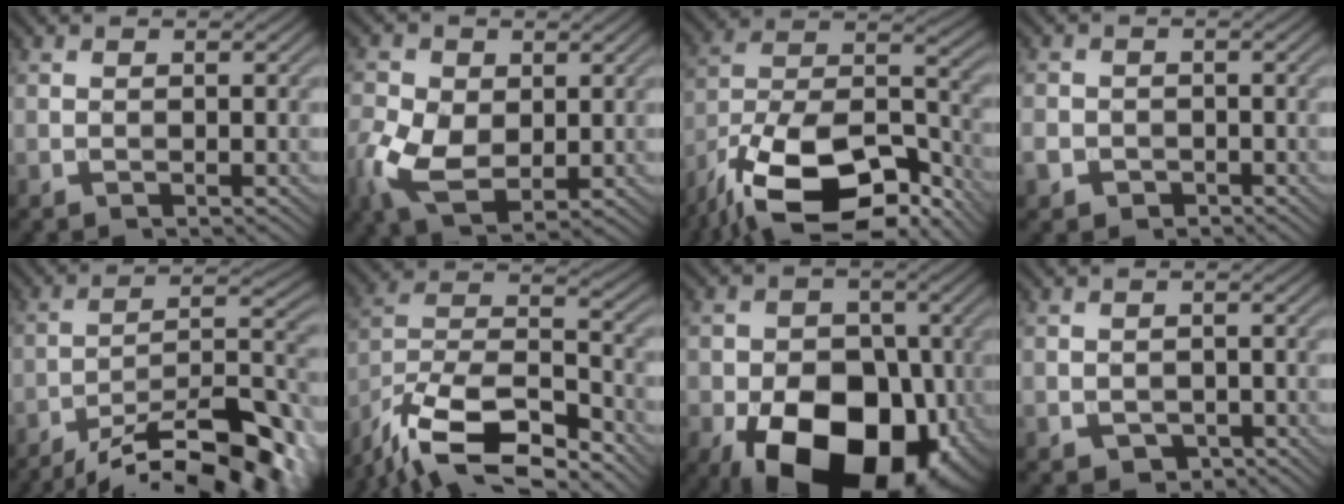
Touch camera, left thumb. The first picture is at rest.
{"total": 7.7, "force": [-0.9, 5.2, 5.6], "torque": [-0.147, -0.009, -0.022]}
{"total": 19.5, "force": [-14.1, 7.9, 10.9], "torque": [-0.225, -0.044, -0.215]}
{"total": 3.0, "force": [-1.3, 2.5, 0.9], "torque": [-0.025, -0.011, -0.026]}
{"total": 17.9, "force": [-14.1, 4.1, 10.1], "torque": [-0.160, -0.005, -0.211]}
{"total": 16.8, "force": [-13.2, 5.4, 8.7], "torque": [-0.195, -0.028, -0.220]}
{"total": 18.9, "force": [-8.0, 12.9, 11.3], "torque": [-0.151, -0.033, -0.139]}
{"total": 2.3, "force": [-1.1, 1.8, 1.0], "torque": [-0.018, -0.012, -0.016]}